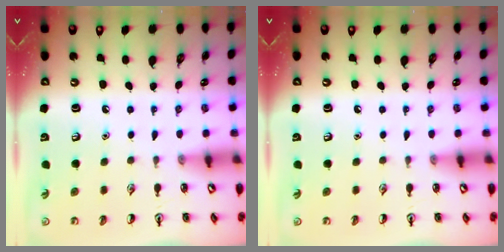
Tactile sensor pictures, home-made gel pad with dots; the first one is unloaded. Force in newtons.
{"total": 0.0}